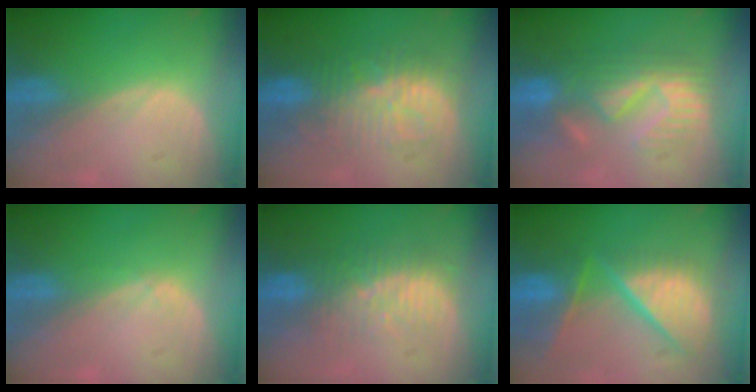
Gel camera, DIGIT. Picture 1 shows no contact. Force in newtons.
{"total": 9.4, "press": 9.2, "slide": 2.2}
{"total": 8.7, "press": 8.6, "slide": 1.5}
{"total": 0.7, "press": 0.6, "slide": 0.2}
{"total": 8.2, "press": 7.6, "slide": 3.1}
{"total": 12.1, "press": 9.9, "slide": 7.0}